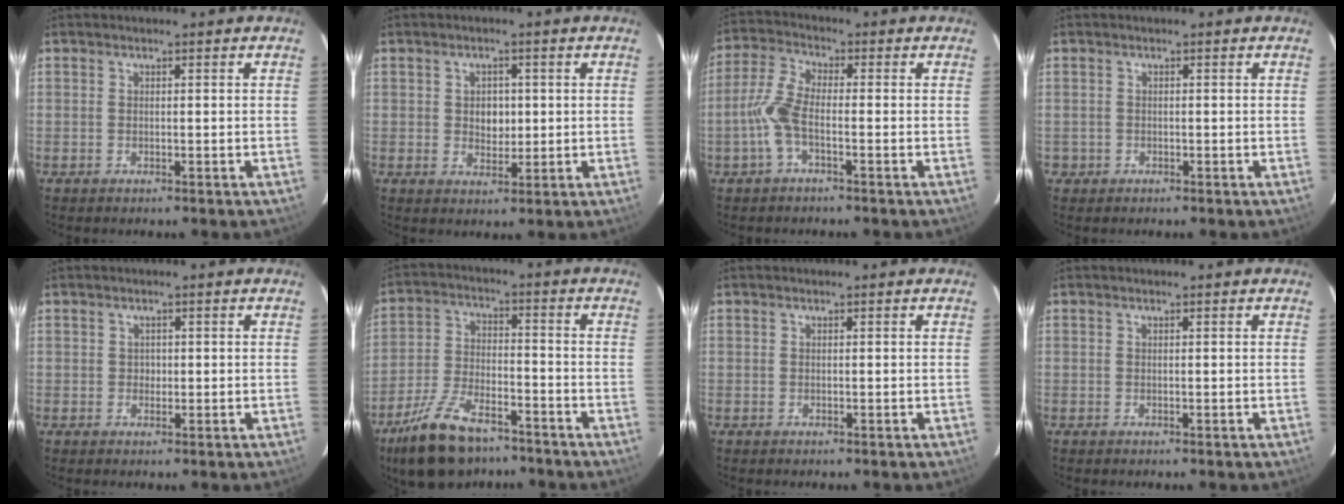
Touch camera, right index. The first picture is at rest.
{"total": 3.8, "force": [0.3, 3.1, 2.2], "torque": [-0.034, 0.005, 0.007]}
{"total": 6.7, "force": [-2.2, 2.1, 6.0], "torque": [-0.142, 0.008, -0.049]}
{"total": 1.5, "force": [-0.6, 1.4, 0.0], "torque": [-0.003, 0.005, -0.006]}
{"total": 1.2, "force": [-0.1, 1.2, 0.1], "torque": [0.002, 0.002, 0.001]}
{"total": 14.8, "force": [-10.7, 6.3, 8.1], "torque": [-0.178, -0.015, -0.190]}
{"total": 0.0}
{"total": 0.0}